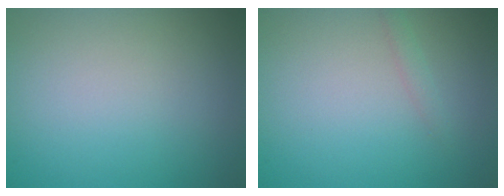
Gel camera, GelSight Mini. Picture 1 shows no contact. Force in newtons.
{"total": 0.7, "press": 0.7, "slide": 0.1}